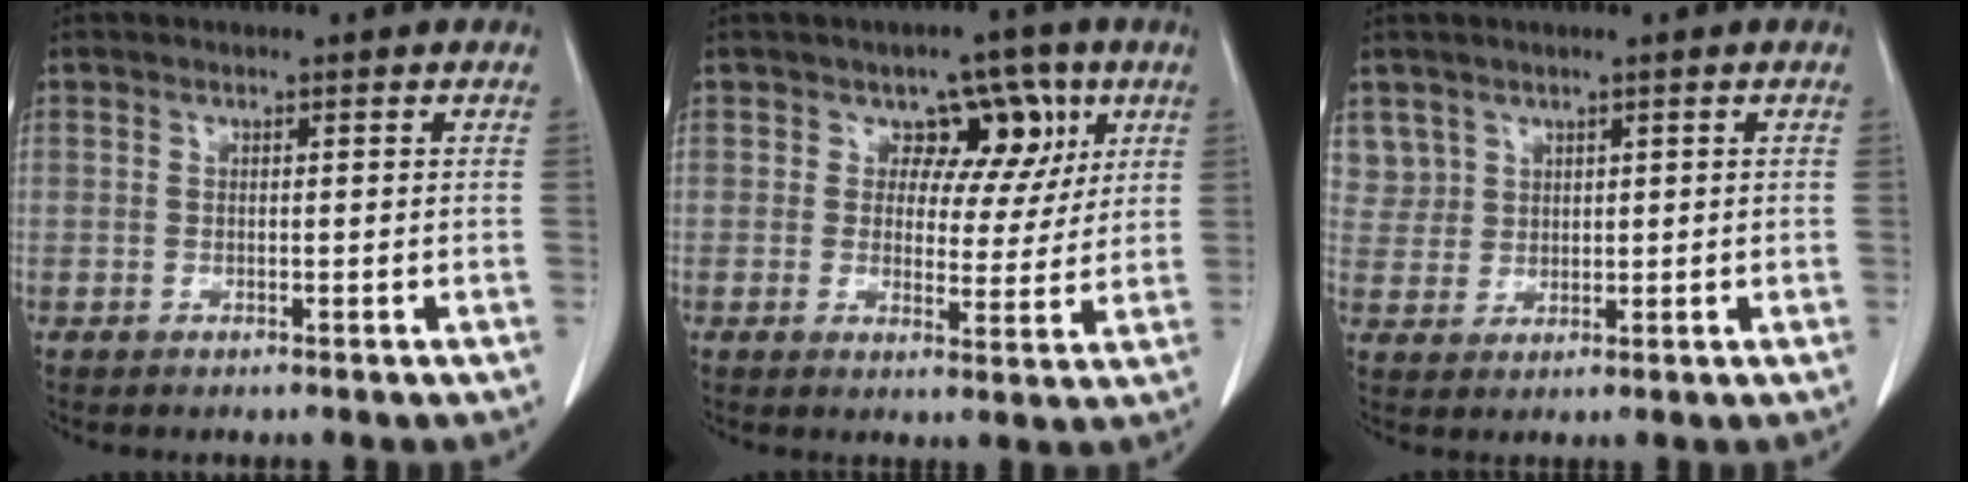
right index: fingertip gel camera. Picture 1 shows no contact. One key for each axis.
{"total": 6.8, "fx": 2.9, "fy": 5.0, "fz": 3.5, "tx": -0.021, "ty": 0.011, "tz": 0.037}
{"total": 4.8, "fx": 2.8, "fy": 3.9, "fz": -0.3, "tx": 0.020, "ty": 0.007, "tz": 0.060}